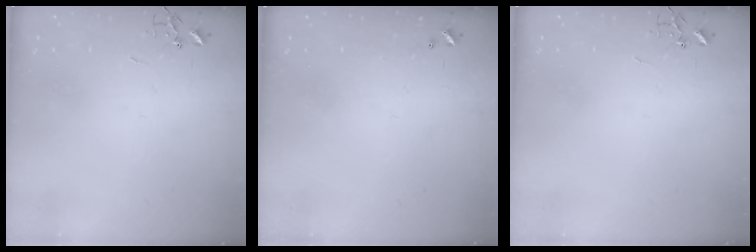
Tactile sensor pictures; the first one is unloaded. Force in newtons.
{"total": 0.0}
{"total": 0.0}